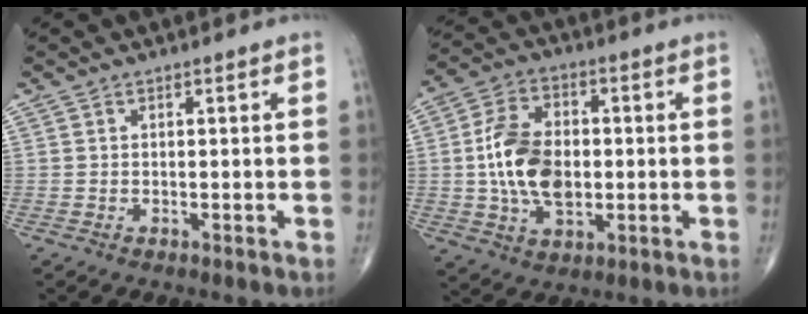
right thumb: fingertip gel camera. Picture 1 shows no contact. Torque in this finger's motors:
{"motor_torque": [2.00, 1.98, 1.05, -0.38, 0.21]}